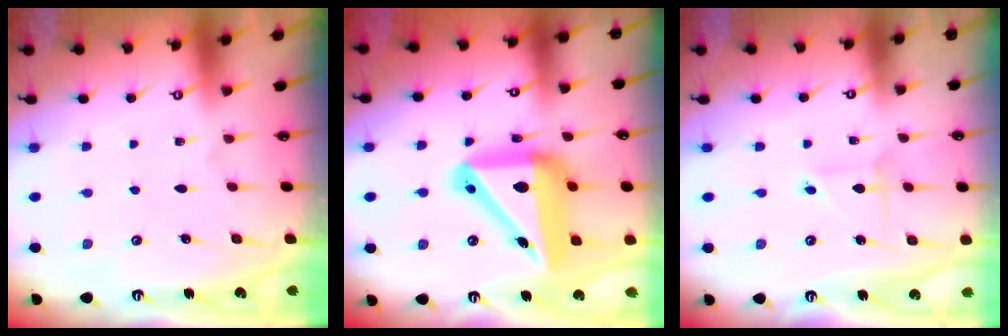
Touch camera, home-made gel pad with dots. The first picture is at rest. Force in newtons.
{"total": 19.8, "press": 19.6, "slide": 2.9}
{"total": 3.1, "press": 3.1, "slide": 0.3}